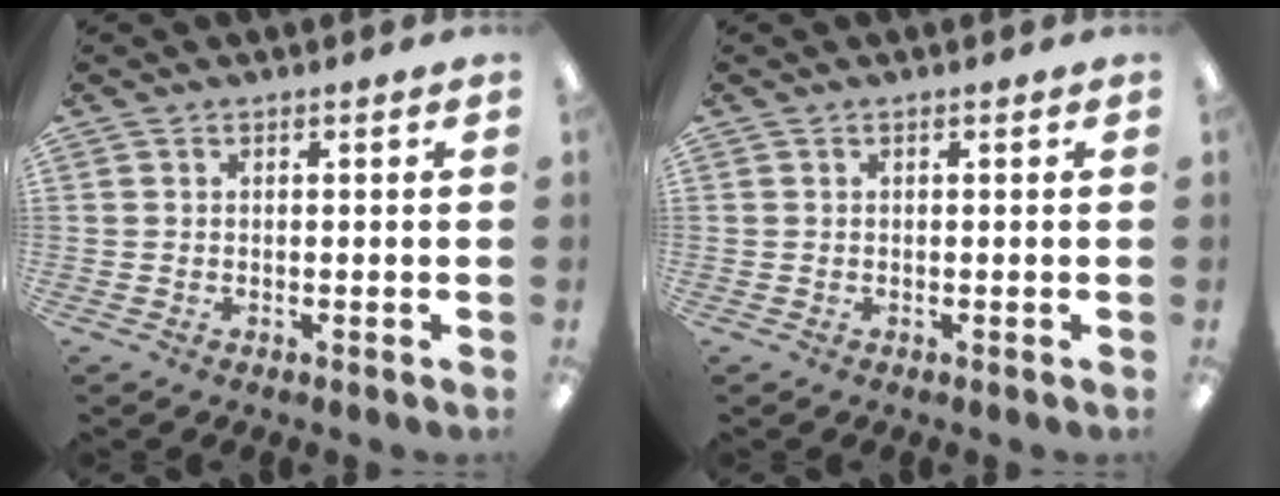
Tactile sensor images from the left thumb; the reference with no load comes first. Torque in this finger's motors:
{"motor_torque": [0.00, 0.00, 0.00, -0.01, 0.00]}